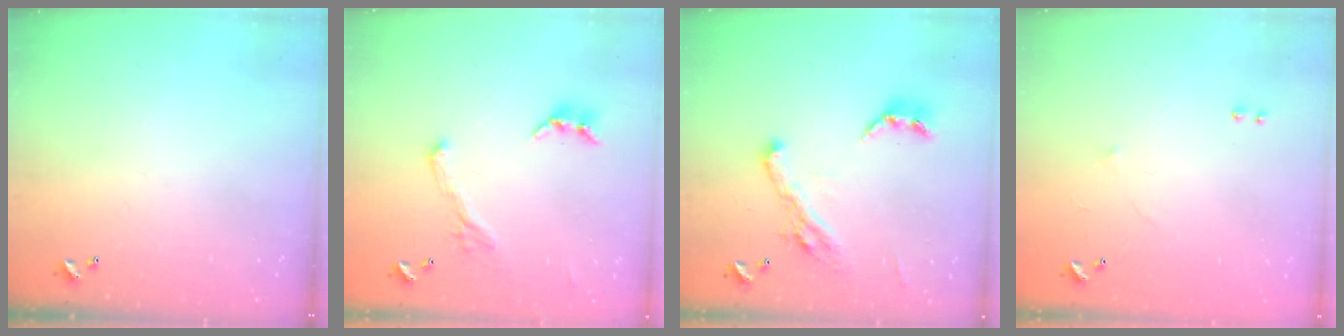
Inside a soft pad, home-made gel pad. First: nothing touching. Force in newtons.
{"total": 1.1, "press": 0.6, "slide": 0.9}
{"total": 7.2, "press": 7.1, "slide": 1.1}
{"total": 6.1, "press": 6.0, "slide": 0.8}